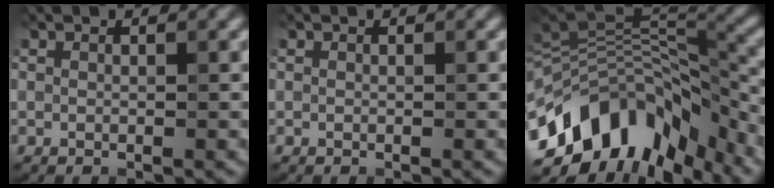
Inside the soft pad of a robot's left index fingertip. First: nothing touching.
{"total": 0.0}
{"total": 12.2, "force": [-8.5, 5.9, 6.4], "torque": [-0.144, 0.005, -0.117]}